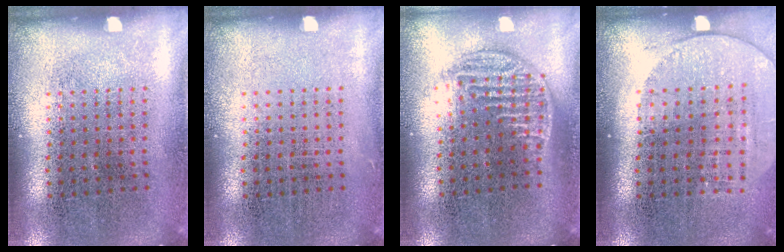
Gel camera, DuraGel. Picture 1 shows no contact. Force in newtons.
{"total": 0.0}
{"total": 1.3, "press": 1.1, "slide": 0.7}
{"total": 1.5, "press": 1.3, "slide": 0.7}